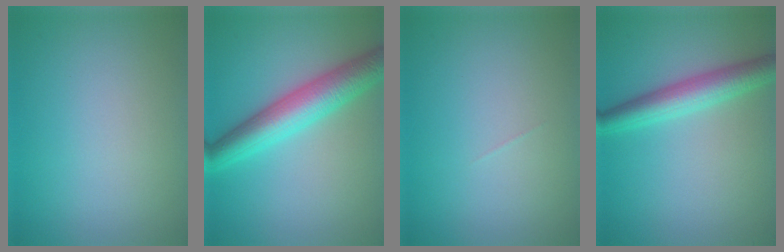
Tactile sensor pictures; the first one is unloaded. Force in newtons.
{"total": 6.3, "press": 6.3, "slide": 0.0}
{"total": 0.0}
{"total": 4.3, "press": 4.3, "slide": 0.0}